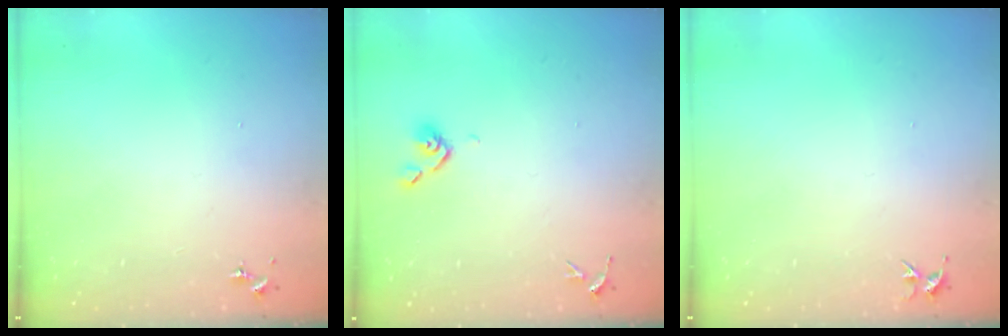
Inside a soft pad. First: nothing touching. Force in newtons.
{"total": 4.4, "press": 4.4, "slide": 0.7}
{"total": 3.7, "press": 3.7, "slide": 0.4}